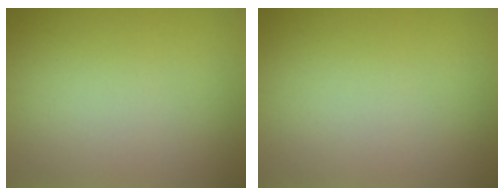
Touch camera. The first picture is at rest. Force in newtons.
{"total": 0.0}